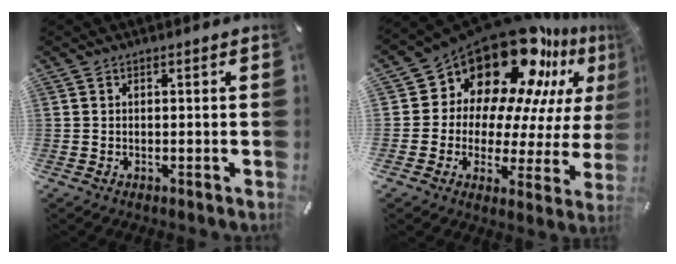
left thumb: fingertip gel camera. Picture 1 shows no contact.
{"total": 22.2, "force": [16.3, 11.9, 9.1], "torque": [-0.150, -0.144, 0.291]}